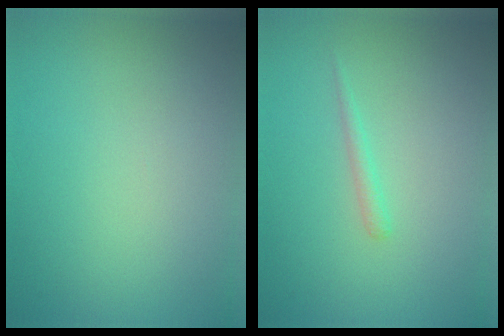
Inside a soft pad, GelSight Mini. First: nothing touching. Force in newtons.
{"total": 0.9, "press": 0.9, "slide": 0.1}